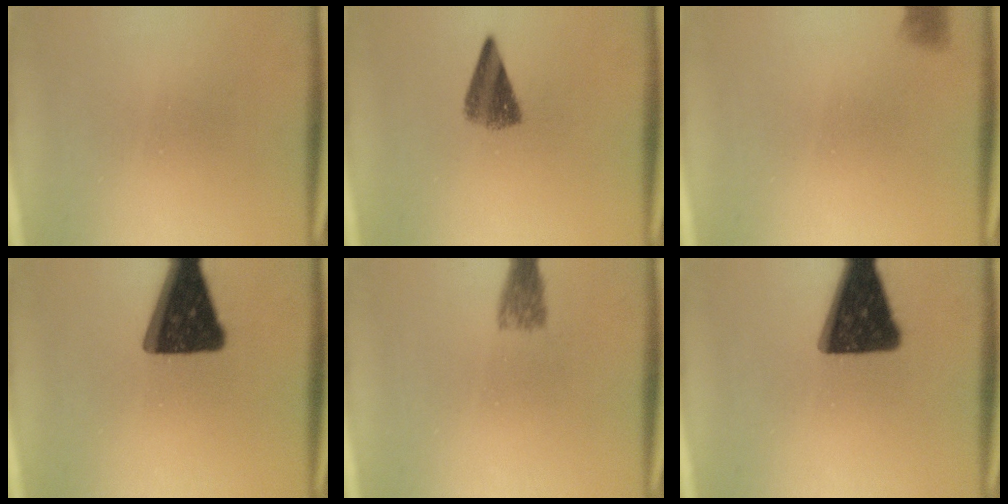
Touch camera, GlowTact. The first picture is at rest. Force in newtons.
{"total": 5.1}
{"total": 1.2}
{"total": 16.6}
{"total": 2.7}
{"total": 15.9}